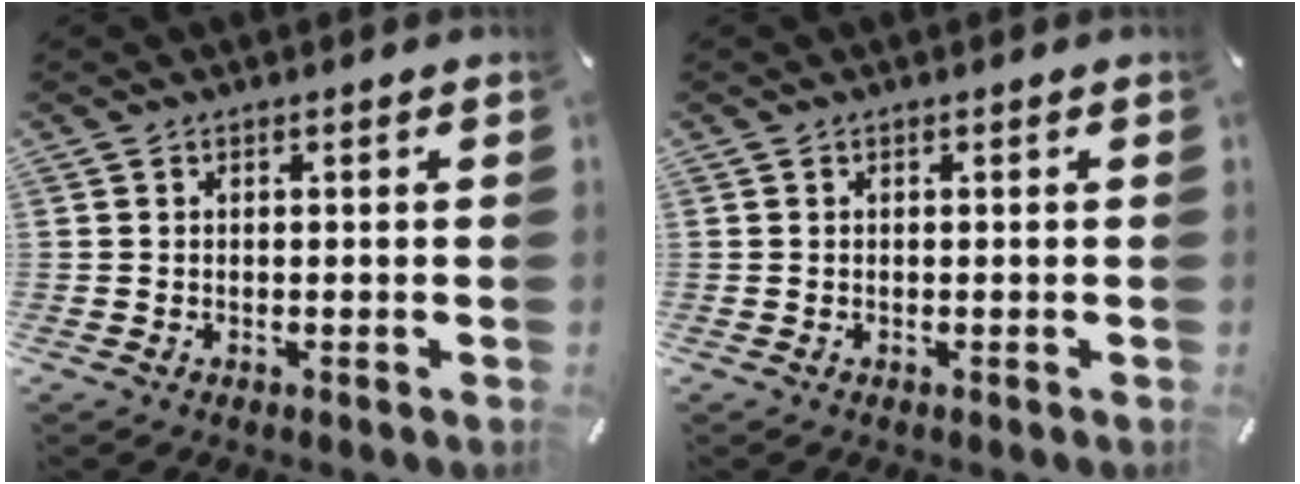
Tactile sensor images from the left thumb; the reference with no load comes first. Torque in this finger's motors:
{"motor_torque": [-0.11, -0.16, -0.03, 0.06, 0.02]}